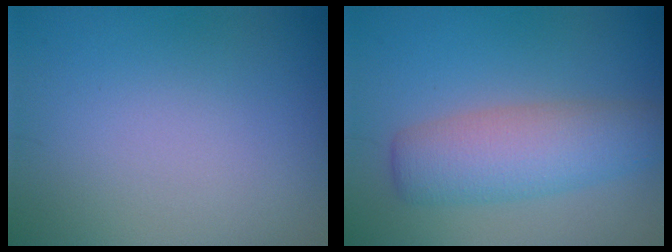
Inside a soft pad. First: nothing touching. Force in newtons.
{"total": 5.7, "press": 5.7, "slide": 0.1}